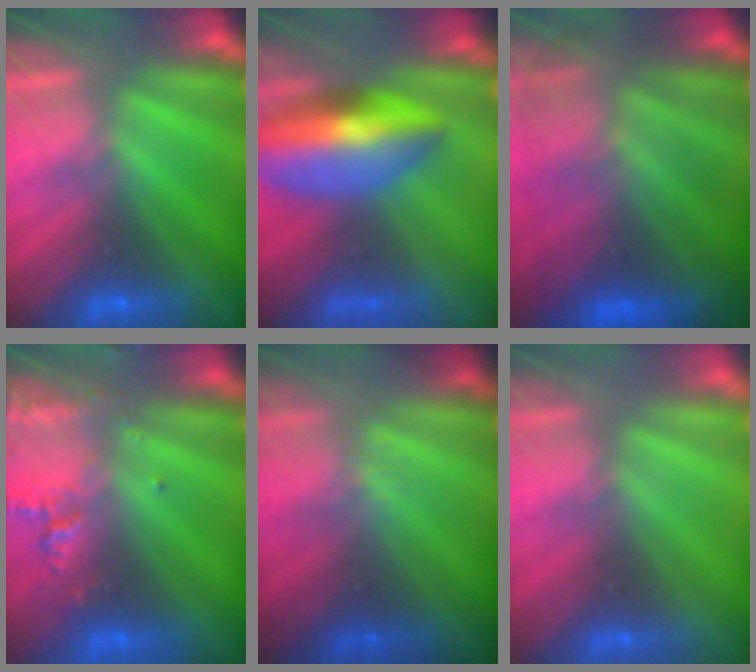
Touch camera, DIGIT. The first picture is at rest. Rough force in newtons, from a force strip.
{"total": 7.6}
{"total": 7.0}
{"total": 2.4}
{"total": 2.4}
{"total": 2.9}